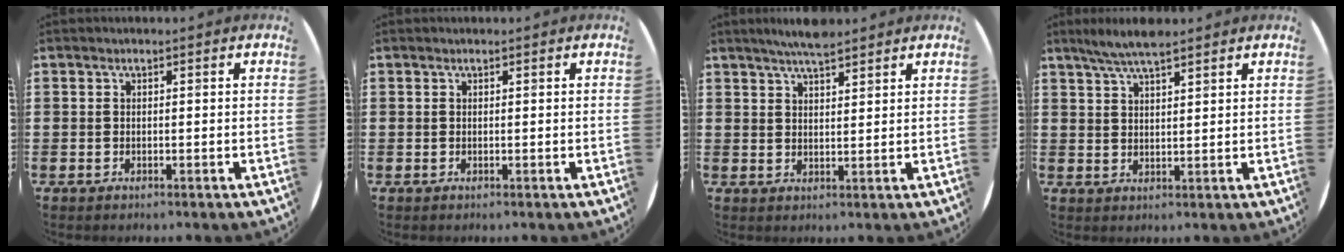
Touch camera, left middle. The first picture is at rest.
{"total": 0.0}
{"total": 4.1, "force": [3.8, 0.5, 1.5], "torque": [-0.038, -0.008, 0.068]}
{"total": 4.9, "force": [4.2, 0.6, 2.4], "torque": [-0.056, -0.004, 0.076]}